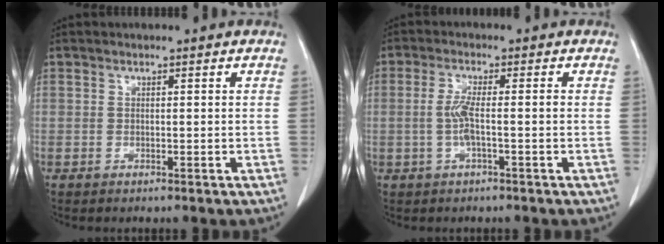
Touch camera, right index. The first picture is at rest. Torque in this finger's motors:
{"motor_torque": [0.14, 0.04, 0.10, 0.03]}